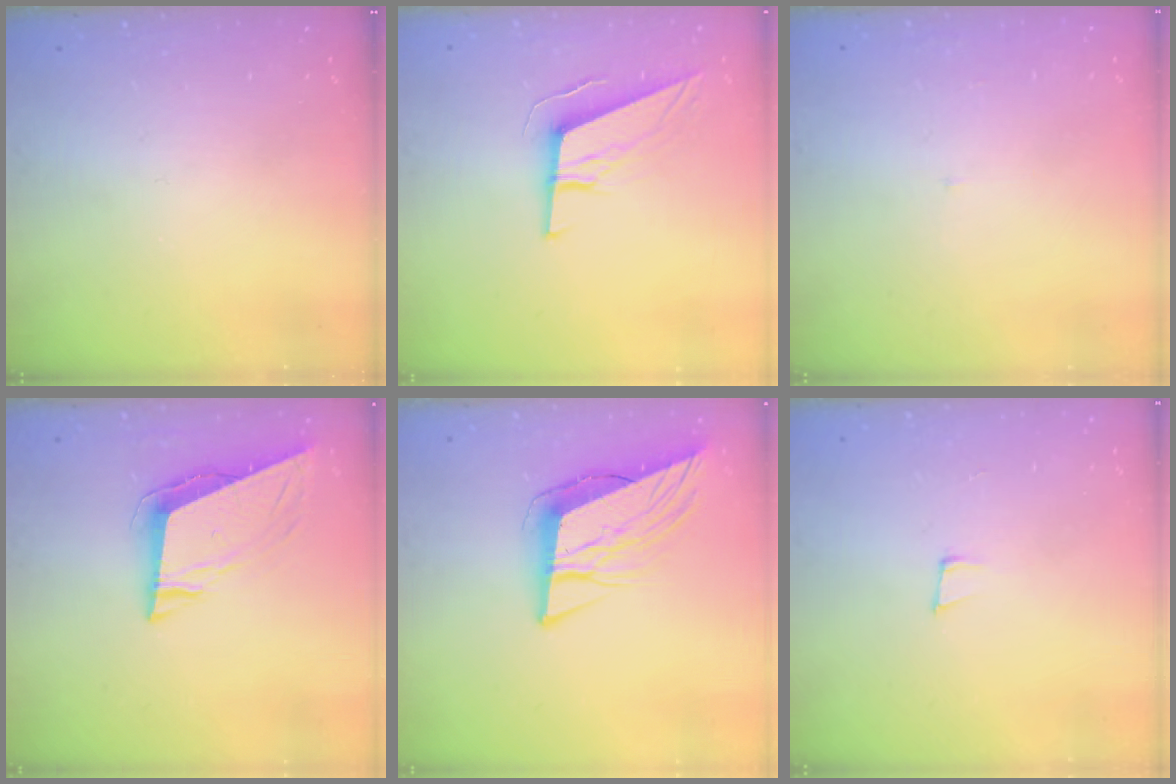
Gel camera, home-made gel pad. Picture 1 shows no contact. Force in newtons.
{"total": 11.2, "press": 11.0, "slide": 2.4}
{"total": 2.0, "press": 2.0, "slide": 0.1}
{"total": 9.1, "press": 8.5, "slide": 3.1}
{"total": 11.1, "press": 10.3, "slide": 4.0}
{"total": 6.7, "press": 5.8, "slide": 3.2}